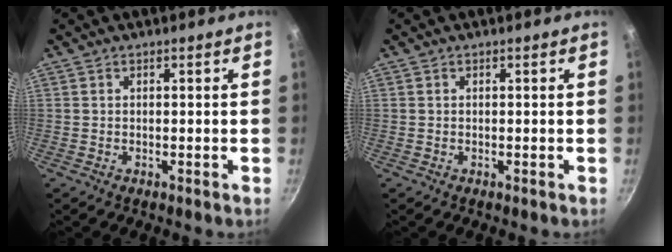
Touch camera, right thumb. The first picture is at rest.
{"total": 0.0}